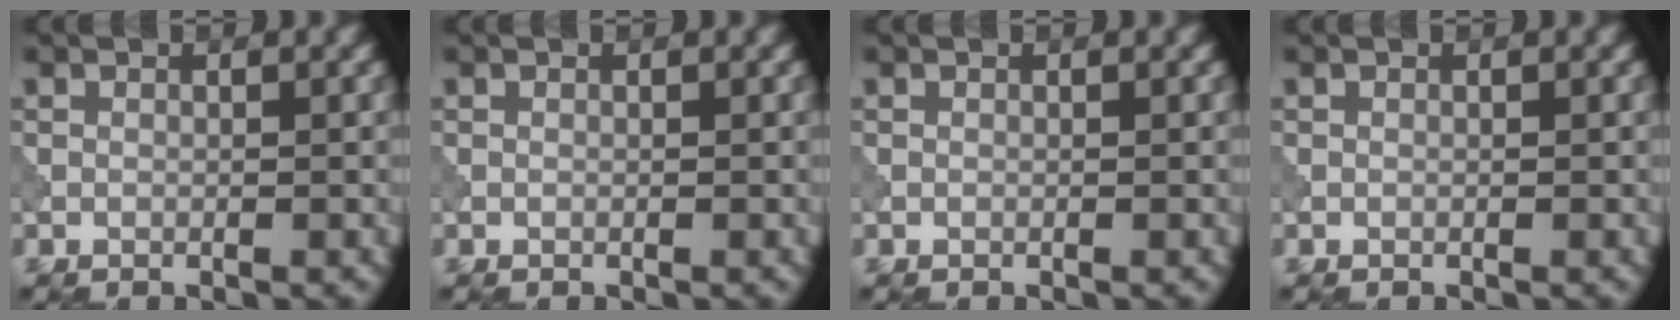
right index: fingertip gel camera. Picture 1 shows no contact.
{"total": 0.0}
{"total": 0.0}
{"total": 0.0}